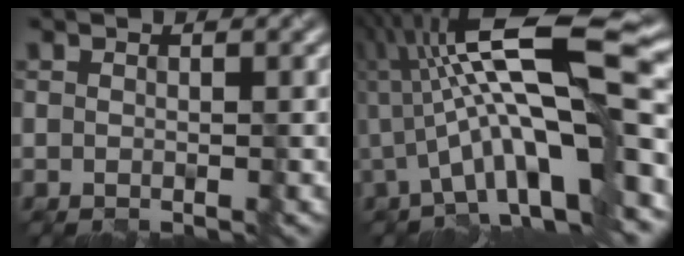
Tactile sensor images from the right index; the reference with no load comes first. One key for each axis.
{"total": 13.4, "fx": -0.2, "fy": 3.1, "fz": 13.0, "tx": -0.210, "ty": 0.031, "tz": -0.006}